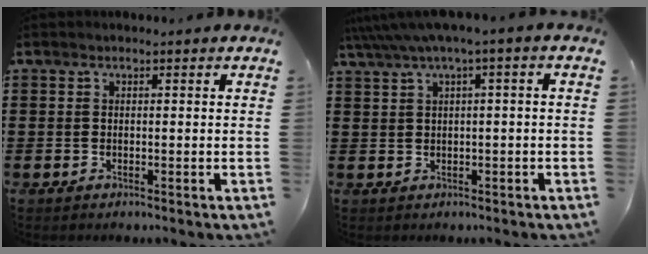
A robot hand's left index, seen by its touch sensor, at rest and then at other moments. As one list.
[{"total": 3.0, "force": [0.2, -0.1, 2.9], "torque": [-0.053, -0.006, 0.002]}]